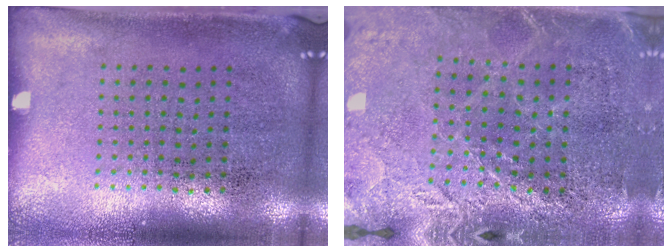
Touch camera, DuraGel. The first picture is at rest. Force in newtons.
{"total": 2.8, "press": 2.7, "slide": 0.6}